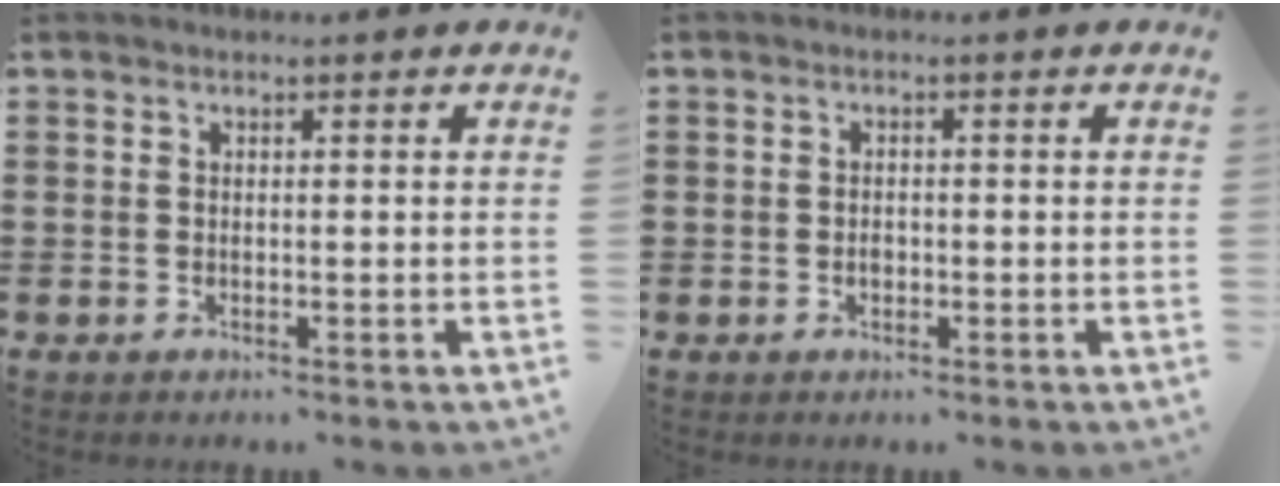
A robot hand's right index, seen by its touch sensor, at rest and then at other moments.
{"total": 1.1, "force": [-0.3, 0.9, 0.5], "torque": [-0.012, 0.003, -0.005]}